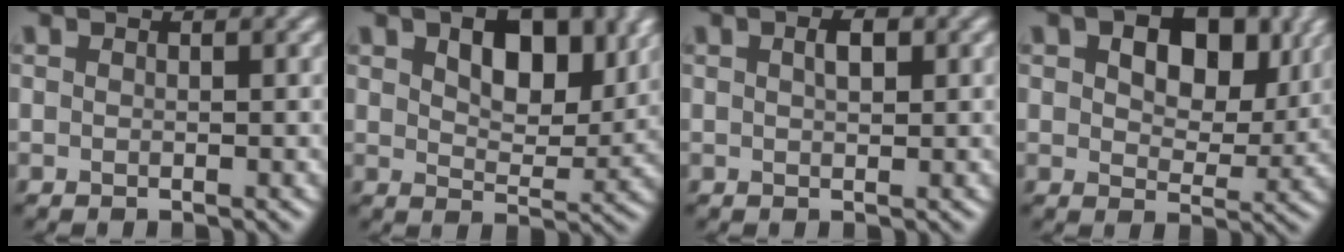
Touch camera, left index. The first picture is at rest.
{"total": 6.2, "force": [2.6, 3.2, 4.6], "torque": [-0.073, -0.005, 0.041]}
{"total": 1.7, "force": [0.6, 0.7, 1.4], "torque": [-0.025, 0.003, 0.010]}
{"total": 8.5, "force": [3.0, 5.2, 6.0], "torque": [-0.093, -0.001, 0.040]}